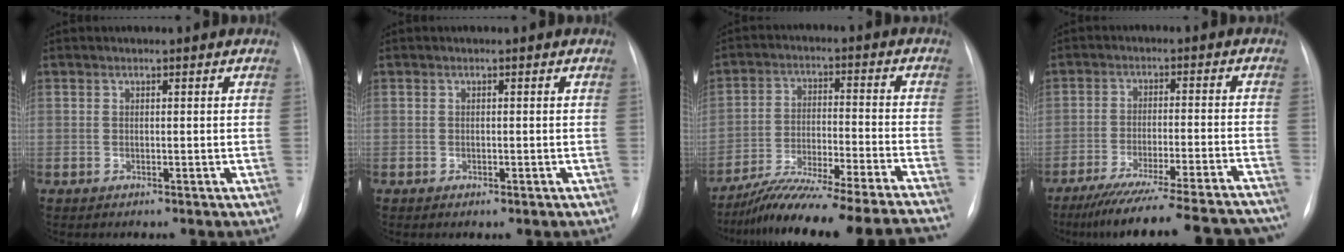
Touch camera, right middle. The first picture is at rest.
{"total": 0.5, "force": [-0.3, 0.1, 0.4], "torque": [-0.012, -0.004, -0.001]}
{"total": 22.4, "force": [-20.2, -1.1, 9.8], "torque": [-0.134, -0.032, -0.302]}
{"total": 23.0, "force": [-20.8, 0.6, 9.7], "torque": [-0.105, -0.033, -0.285]}